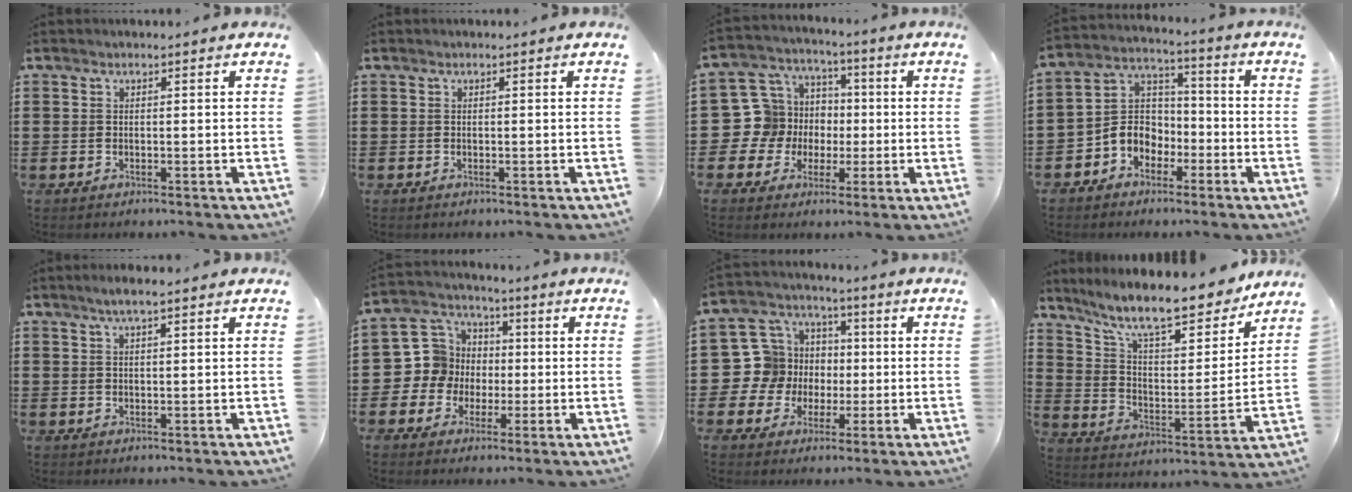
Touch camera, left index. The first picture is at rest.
{"total": 0.0}
{"total": 10.2, "force": [-0.7, 10.0, 1.7], "torque": [-0.097, 0.009, -0.009]}
{"total": 6.4, "force": [-3.2, 5.2, 1.9], "torque": [-0.066, 0.006, -0.071]}
{"total": 2.4, "force": [1.5, 0.3, 1.8], "torque": [-0.037, 0.003, 0.026]}
{"total": 7.2, "force": [-0.4, 7.1, 0.7], "torque": [-0.062, 0.003, -0.009]}
{"total": 10.1, "force": [0.1, 10.0, 1.8], "torque": [-0.102, 0.005, 0.006]}
{"total": 11.9, "force": [10.0, 2.0, 6.1], "torque": [-0.142, -0.060, 0.169]}